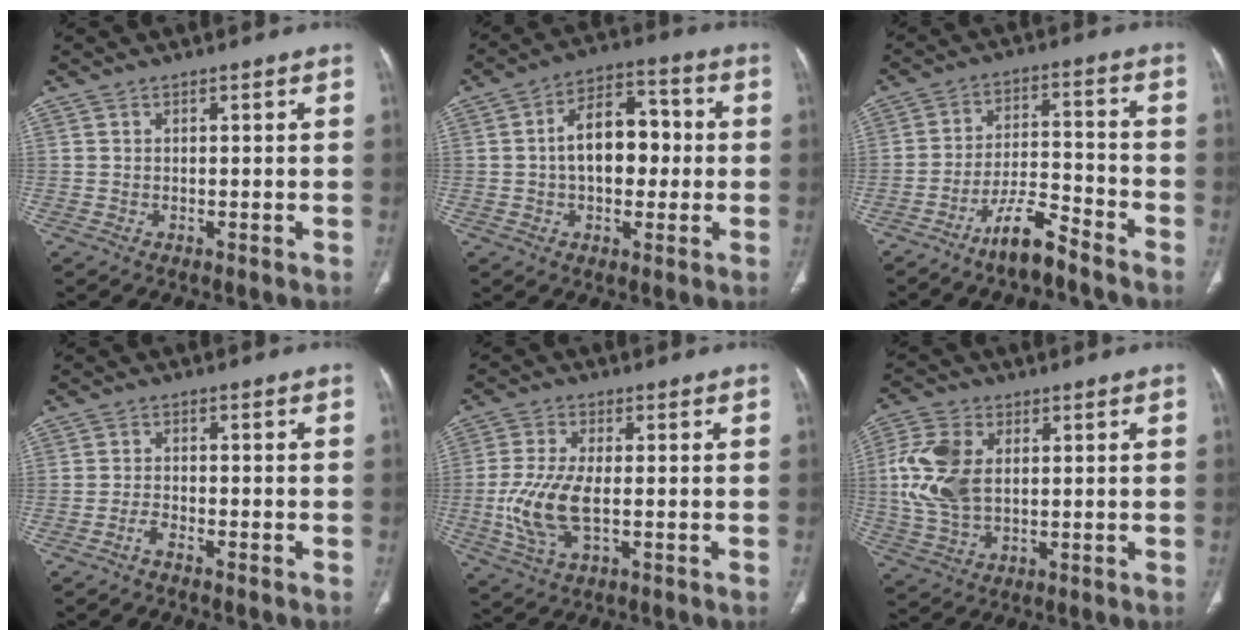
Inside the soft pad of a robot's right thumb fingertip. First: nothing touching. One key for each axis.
{"total": 12.2, "fx": 0.1, "fy": 7.6, "fz": 9.5, "tx": -0.123, "ty": 0.032, "tz": -0.004}
{"total": 8.5, "fx": -6.8, "fy": 1.9, "fz": 4.8, "tx": -0.090, "ty": 0.054, "tz": -0.123}
{"total": 1.8, "fx": -1.5, "fy": 0.5, "fz": 0.8, "tx": -0.025, "ty": 0.012, "tz": -0.029}
{"total": 9.8, "fx": -1.2, "fy": 4.4, "fz": 8.7, "tx": -0.201, "ty": -0.003, "tz": -0.022}
{"total": 11.6, "fx": 1.6, "fy": 7.3, "fz": 9.0, "tx": -0.196, "ty": 0.002, "tz": 0.032}